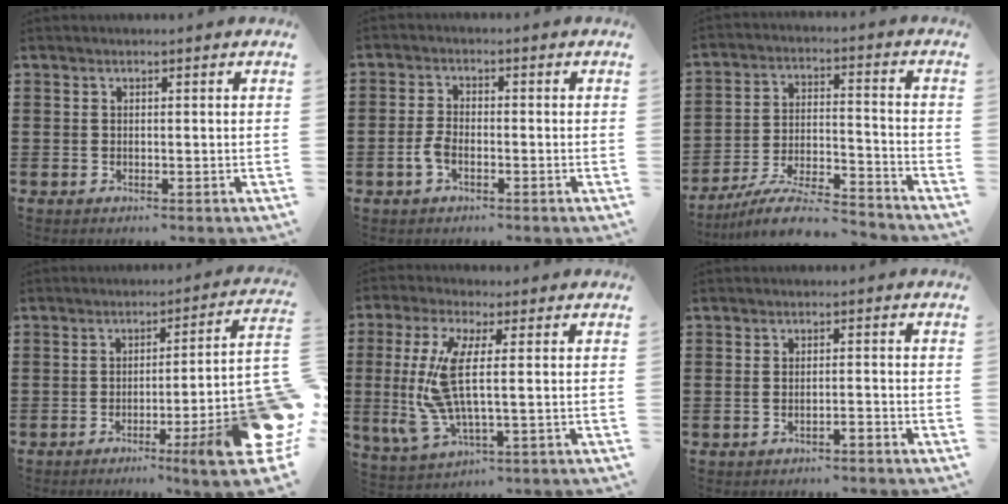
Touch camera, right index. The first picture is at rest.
{"total": 3.0, "force": [-1.4, 1.5, 2.2], "torque": [-0.061, -0.005, -0.032]}
{"total": 9.6, "force": [-8.6, 1.0, 4.1], "torque": [-0.077, 0.013, -0.169]}
{"total": 10.8, "force": [-4.4, 1.4, 9.8], "torque": [-0.128, -0.013, -0.074]}
{"total": 9.8, "force": [0.3, 2.4, 9.5], "torque": [-0.223, -0.025, -0.002]}
{"total": 1.4, "force": [-1.3, 0.0, 0.6], "torque": [-0.012, 0.001, -0.024]}